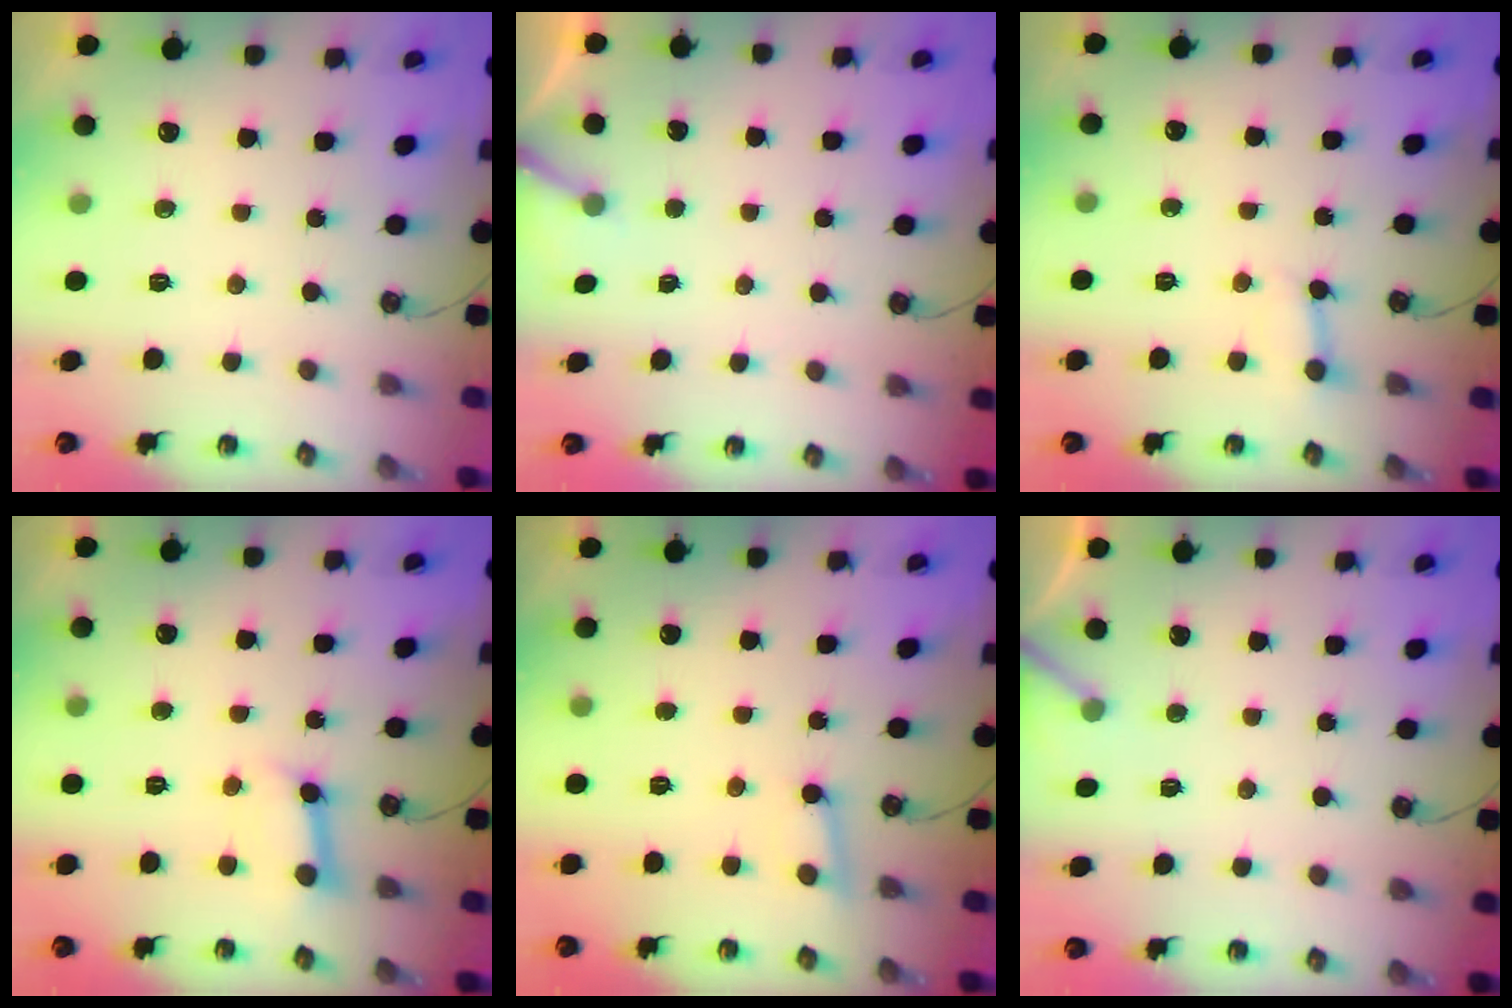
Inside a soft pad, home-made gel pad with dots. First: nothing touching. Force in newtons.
{"total": 2.7, "press": 2.7, "slide": 0.2}
{"total": 2.7, "press": 2.7, "slide": 0.1}
{"total": 6.5, "press": 6.4, "slide": 0.9}
{"total": 3.7, "press": 3.7, "slide": 0.4}
{"total": 2.9, "press": 2.9, "slide": 0.2}